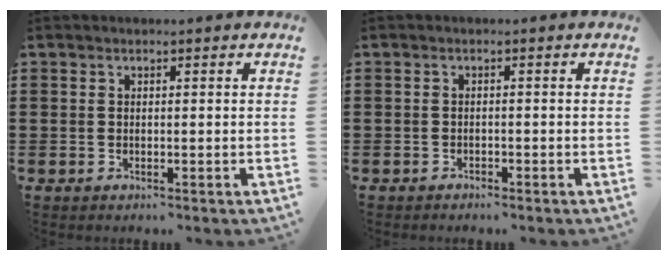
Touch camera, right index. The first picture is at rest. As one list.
[{"total": 1.0, "force": [-1.0, 0.1, -0.1], "torque": [-0.003, 0.000, -0.023]}]